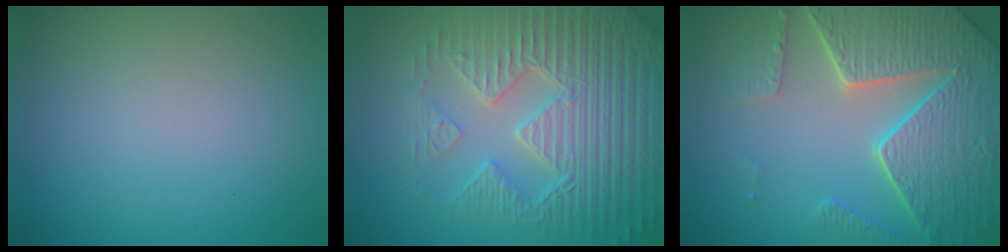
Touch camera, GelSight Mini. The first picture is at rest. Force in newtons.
{"total": 7.3, "press": 5.8, "slide": 4.4}
{"total": 8.2, "press": 6.1, "slide": 5.5}